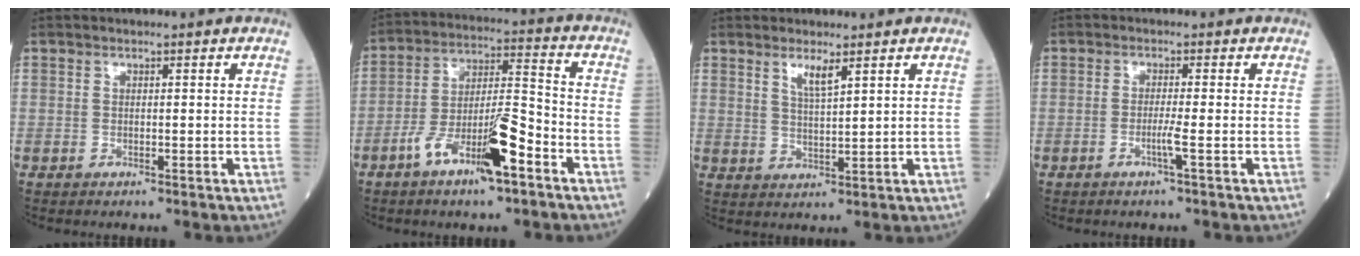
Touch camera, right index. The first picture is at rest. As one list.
[{"total": 11.9, "force": [-6.2, 2.1, 10.0], "torque": [-0.182, 0.004, -0.110]}, {"total": 3.2, "force": [2.1, 0.1, 2.4], "torque": [-0.049, -0.007, 0.043]}, {"total": 2.0, "force": [-0.9, -0.7, 1.7], "torque": [-0.034, -0.003, -0.020]}]